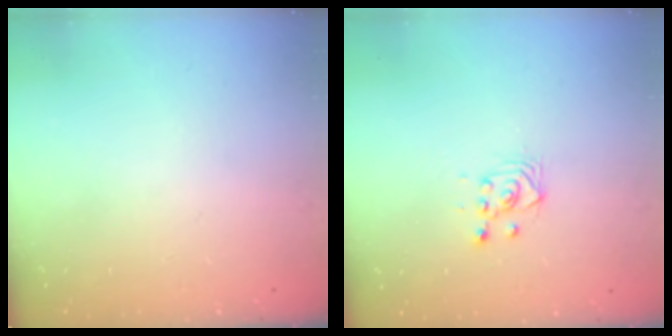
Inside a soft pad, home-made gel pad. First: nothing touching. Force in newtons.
{"total": 2.9, "press": 2.9, "slide": 0.6}